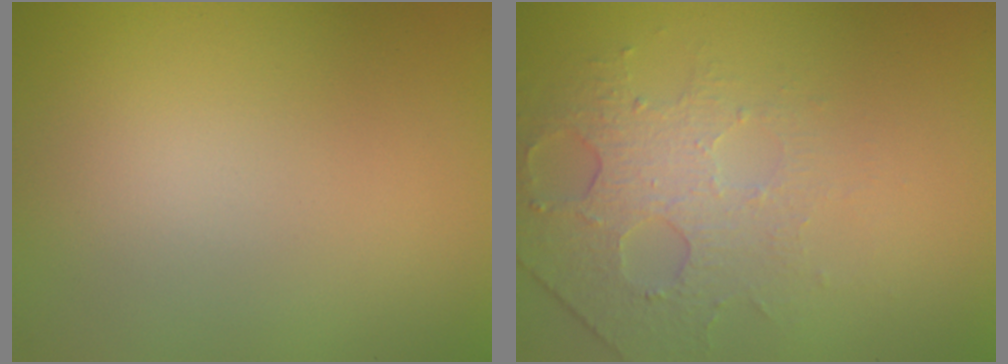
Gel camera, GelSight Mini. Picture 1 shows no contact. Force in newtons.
{"total": 4.6, "press": 3.0, "slide": 3.4}